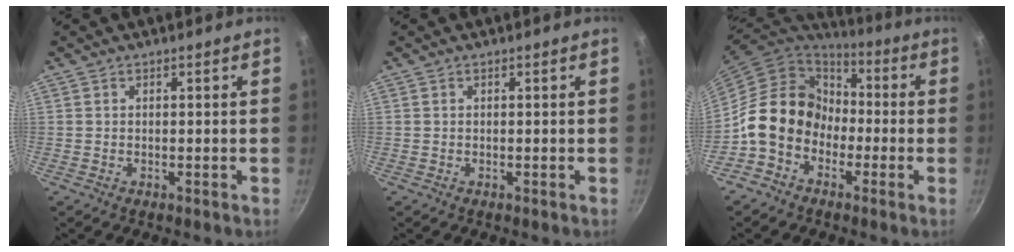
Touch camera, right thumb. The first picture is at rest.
{"total": 0.0}
{"total": 13.8, "force": [-3.5, 11.4, 7.0], "torque": [-0.078, 0.049, -0.076]}